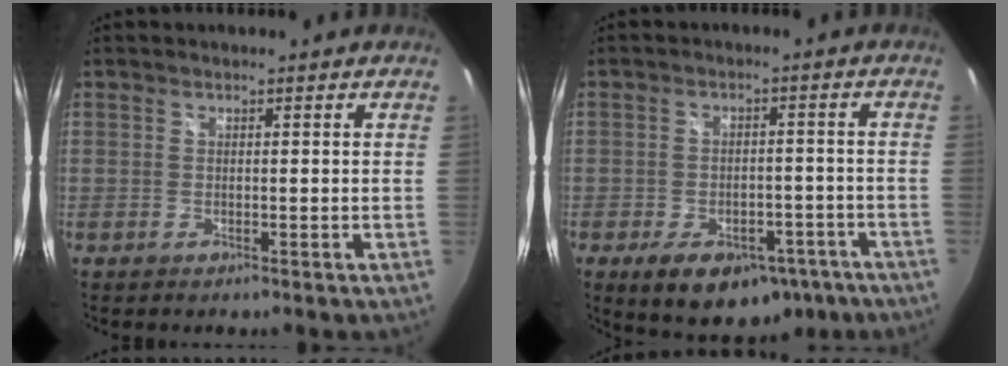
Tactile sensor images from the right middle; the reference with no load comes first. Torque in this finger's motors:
{"motor_torque": [0.85, -0.88, 0.09, 0.03]}